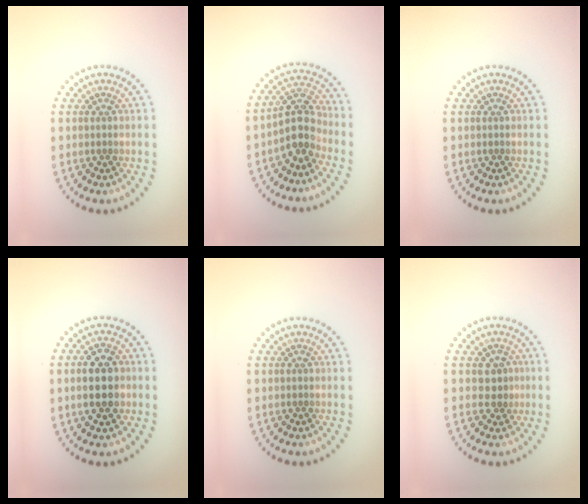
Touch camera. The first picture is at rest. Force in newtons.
{"total": 3.7, "press": 3.2, "slide": 1.8}
{"total": 0.0}
{"total": 4.5, "press": 4.5, "slide": 0.3}
{"total": 0.0}
{"total": 2.0, "press": 1.8, "slide": 1.0}